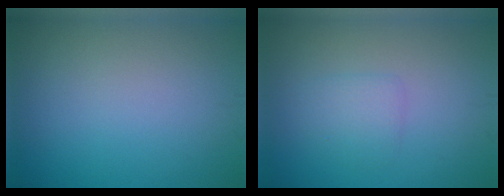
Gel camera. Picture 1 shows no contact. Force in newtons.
{"total": 1.8, "press": 1.8, "slide": 0.1}